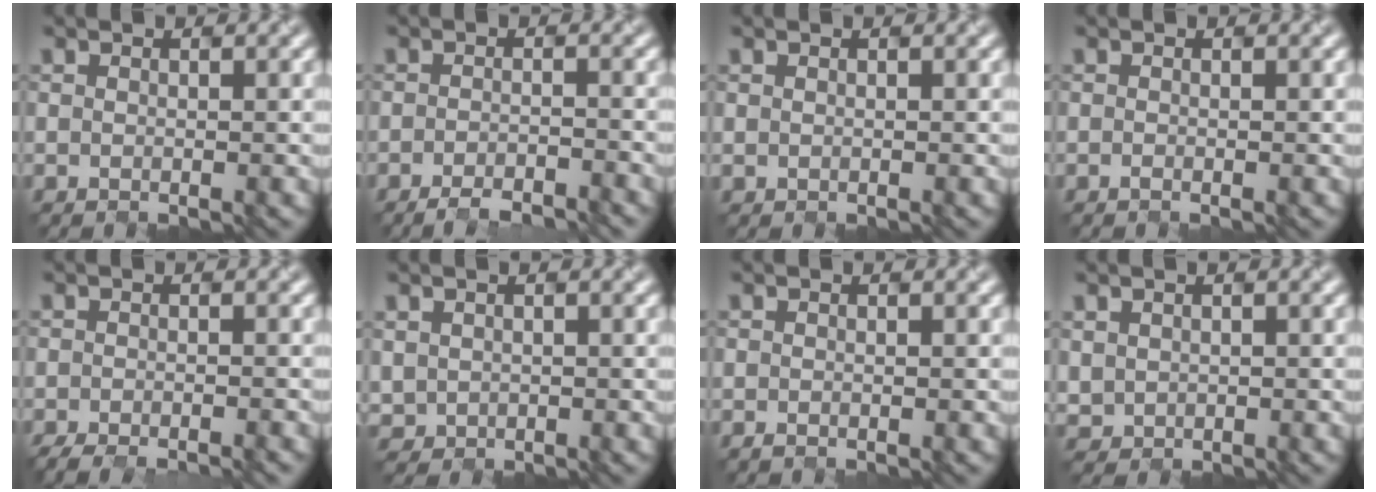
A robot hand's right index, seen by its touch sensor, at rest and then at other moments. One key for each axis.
{"total": 2.8, "fx": -2.5, "fy": 0.3, "fz": 1.3, "tx": -0.016, "ty": -0.003, "tz": -0.042}
{"total": 0.0}
{"total": 0.0}
{"total": 2.8, "fx": -2.0, "fy": 0.6, "fz": 1.9, "tx": -0.004, "ty": 0.000, "tz": -0.022}
{"total": 0.9, "fx": 0.1, "fy": 0.9, "fz": 0.0, "tx": -0.004, "ty": -0.001, "tz": 0.013}
{"total": 0.0}
{"total": 0.9, "fx": 0.3, "fy": 0.9, "fz": 0.1, "tx": -0.005, "ty": -0.001, "tz": 0.017}